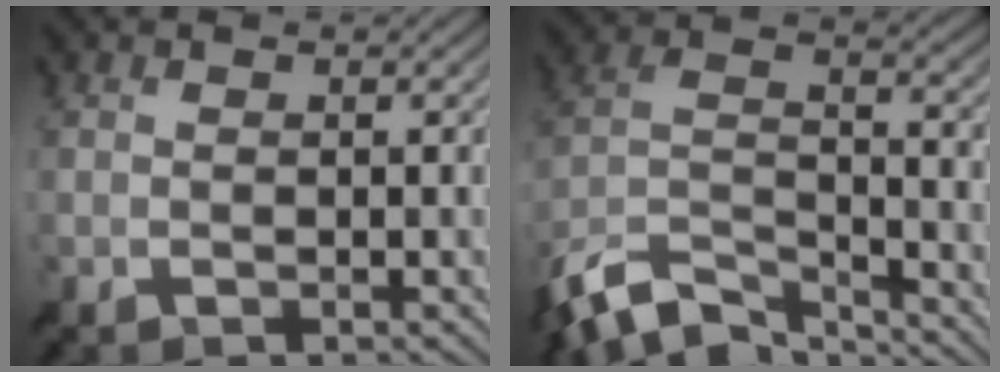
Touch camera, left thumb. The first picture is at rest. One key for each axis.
{"total": 11.3, "fx": -9.1, "fy": 3.5, "fz": 5.6, "tx": -0.126, "ty": -0.013, "tz": -0.184}